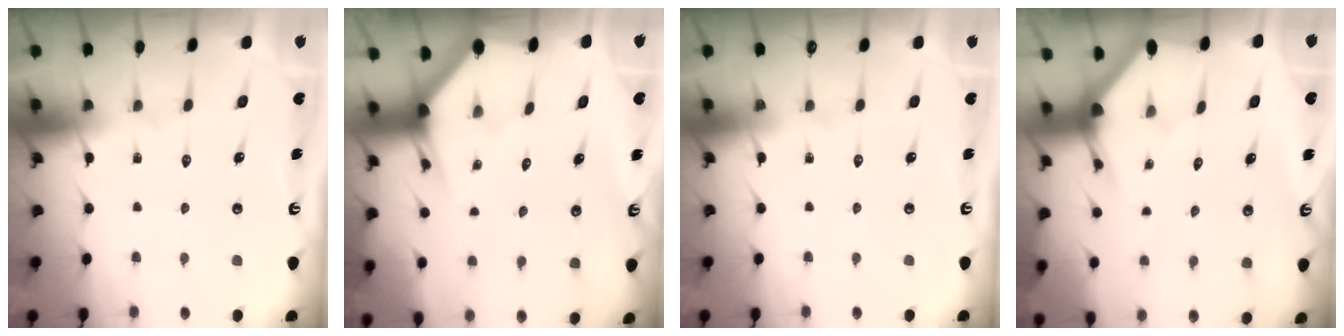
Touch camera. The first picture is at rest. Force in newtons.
{"total": 2.6, "press": 2.6, "slide": 0.2}
{"total": 0.0}
{"total": 2.8, "press": 2.8, "slide": 0.2}